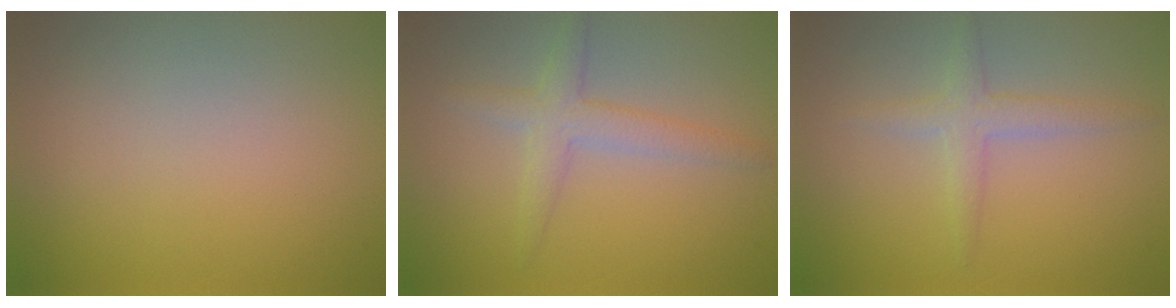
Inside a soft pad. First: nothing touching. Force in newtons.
{"total": 2.8, "press": 2.8, "slide": 0.1}
{"total": 2.2, "press": 2.2, "slide": 0.1}